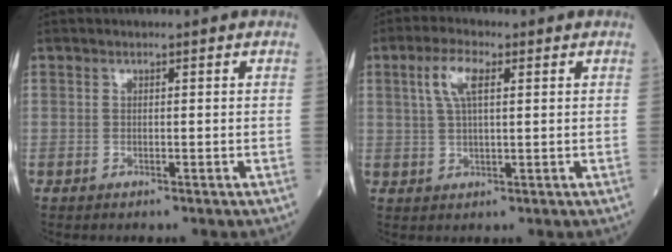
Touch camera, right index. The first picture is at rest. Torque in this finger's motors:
{"motor_torque": [1.08, 0.36, 0.51, 0.14]}